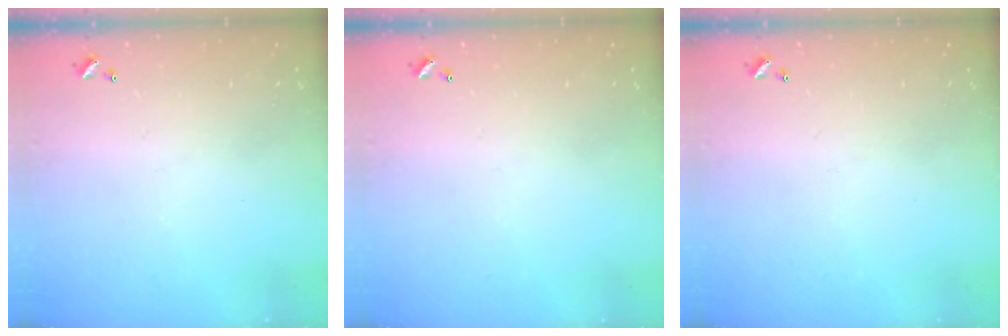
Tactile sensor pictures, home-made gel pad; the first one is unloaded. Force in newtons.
{"total": 0.0}
{"total": 0.0}